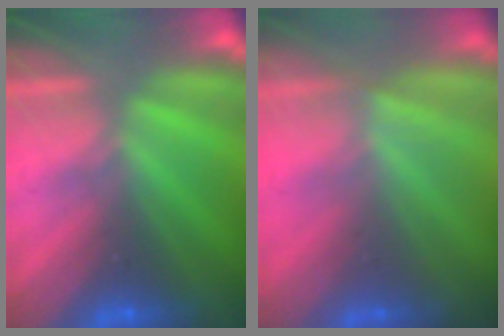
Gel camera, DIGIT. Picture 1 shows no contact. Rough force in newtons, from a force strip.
{"total": 1.5}